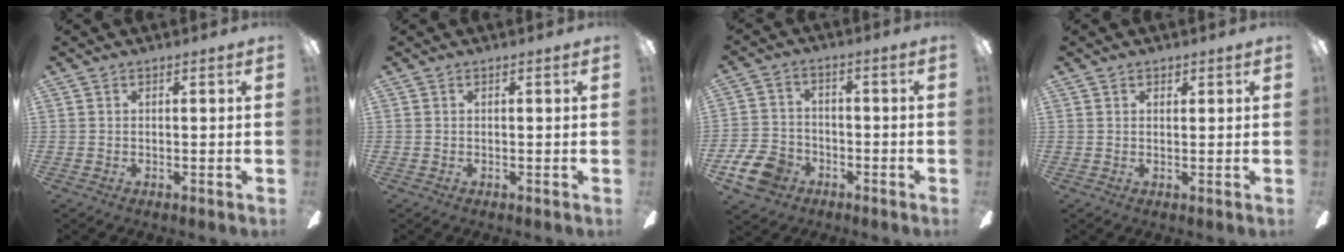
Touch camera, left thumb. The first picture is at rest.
{"total": 0.0}
{"total": 9.3, "force": [-5.0, 6.5, 4.5], "torque": [-0.106, 0.031, -0.092]}
{"total": 0.9, "force": [0.9, 0.2, 0.0], "torque": [0.007, -0.004, 0.016]}